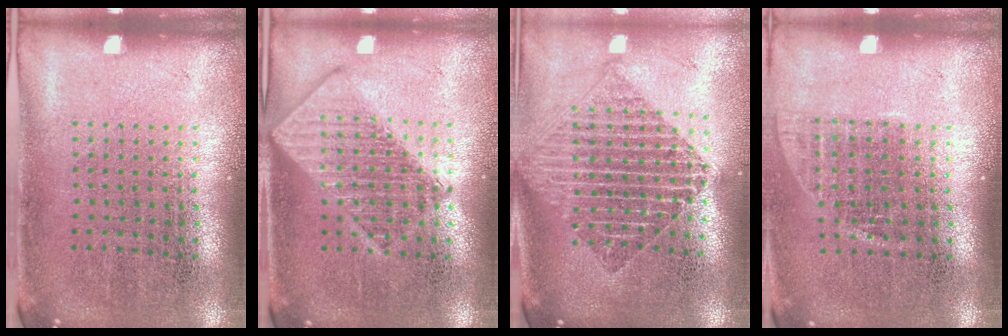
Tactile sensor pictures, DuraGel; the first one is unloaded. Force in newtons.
{"total": 2.9, "press": 2.9, "slide": 0.5}
{"total": 2.1, "press": 1.7, "slide": 1.2}
{"total": 1.0, "press": 0.9, "slide": 0.4}